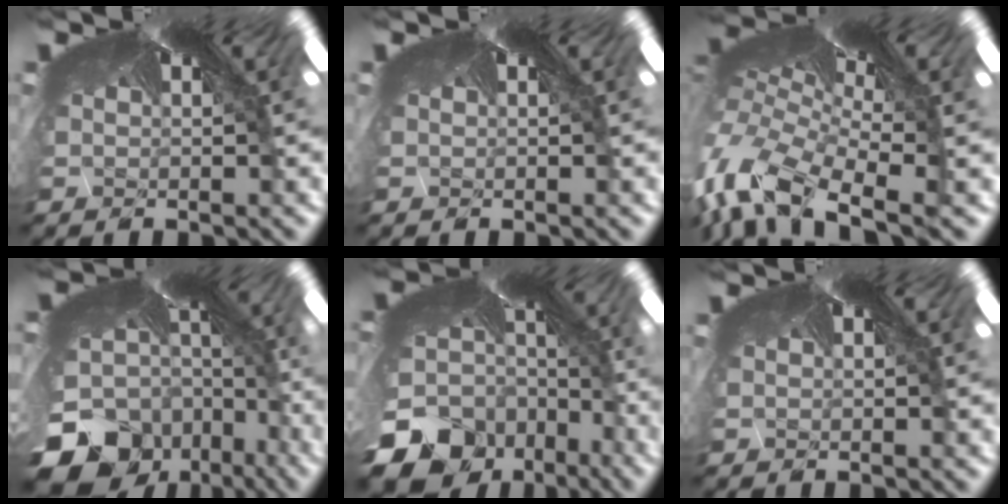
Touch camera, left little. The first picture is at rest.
{"total": 0.0}
{"total": 9.6, "force": [-9.4, -0.3, 2.0], "torque": [-0.077, -0.087, -0.132]}
{"total": 10.9, "force": [-10.3, 3.5, -0.2], "torque": [-0.042, -0.094, -0.134]}
{"total": 12.0, "force": [-10.9, 5.2, -0.2], "torque": [-0.042, -0.100, -0.144]}
{"total": 0.0}